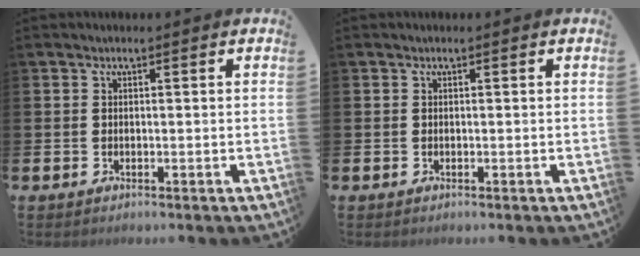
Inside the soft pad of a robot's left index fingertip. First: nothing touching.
{"total": 0.0}